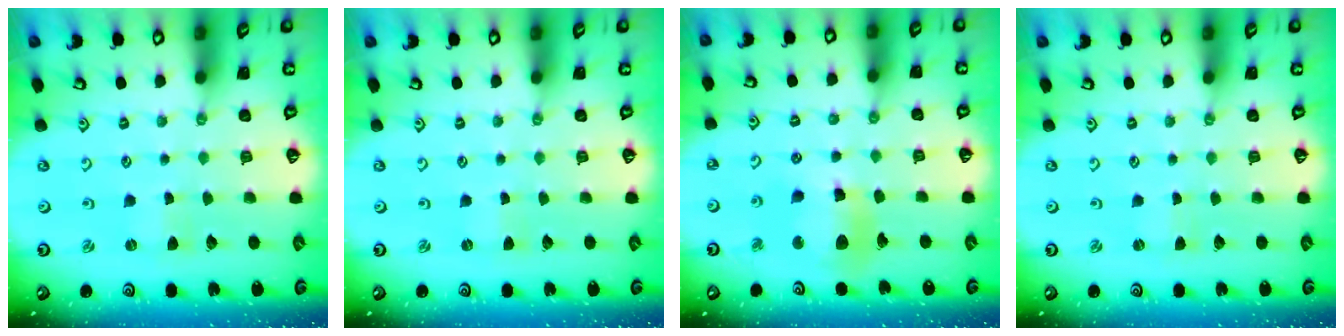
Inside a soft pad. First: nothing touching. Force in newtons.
{"total": 0.0}
{"total": 11.7, "press": 11.5, "slide": 1.8}
{"total": 0.0}